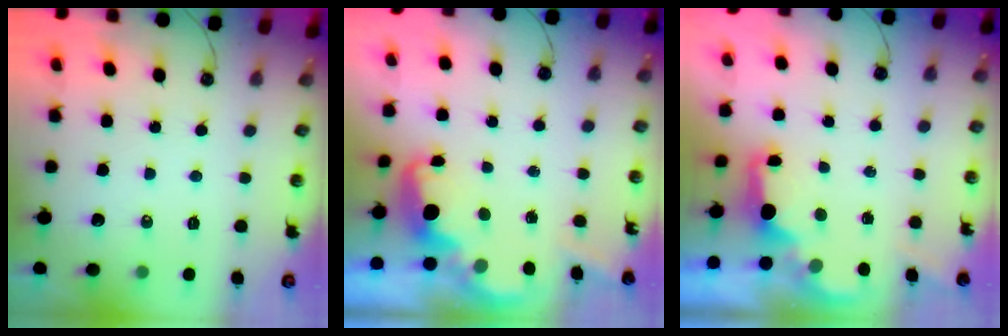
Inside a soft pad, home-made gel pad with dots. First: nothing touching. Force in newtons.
{"total": 3.6, "press": 3.6, "slide": 0.6}
{"total": 1.8, "press": 1.6, "slide": 0.7}